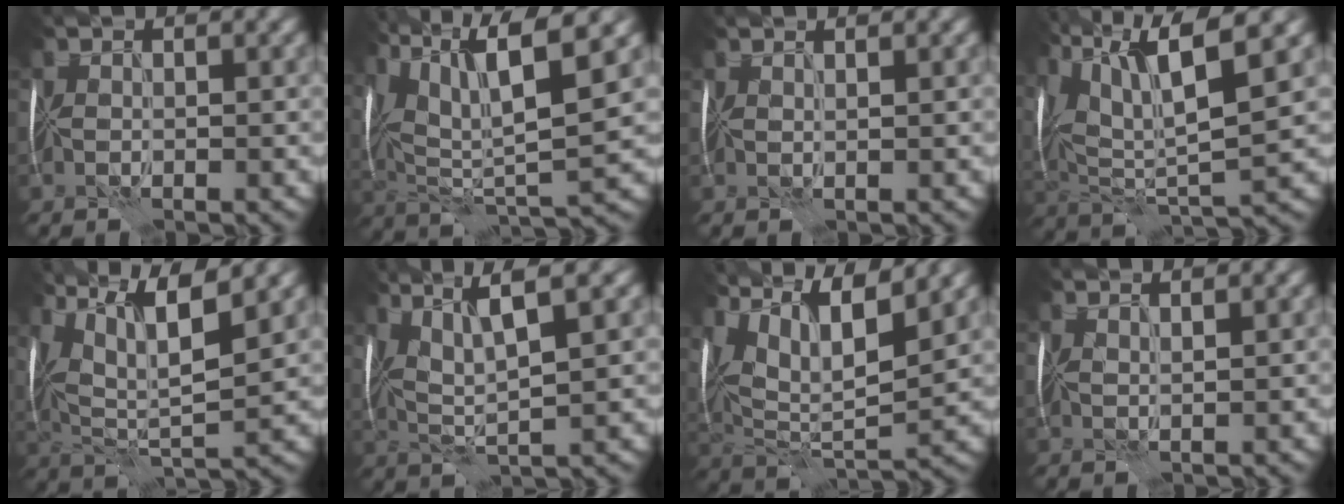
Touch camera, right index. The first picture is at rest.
{"total": 12.1, "force": [5.5, 3.2, 10.3], "torque": [-0.196, 0.011, 0.104]}
{"total": 0.9, "force": [0.8, -0.1, 0.5], "torque": [-0.001, -0.002, -0.002]}
{"total": 12.1, "force": [5.5, 3.1, 10.3], "torque": [-0.202, 0.010, 0.100]}
{"total": 10.5, "force": [5.6, 2.7, 8.4], "torque": [-0.160, 0.018, 0.088]}
{"total": 6.3, "force": [2.9, 0.8, 5.5], "torque": [-0.104, 0.007, 0.056]}
{"total": 13.5, "force": [7.2, 5.0, 10.3], "torque": [-0.190, 0.029, 0.117]}
{"total": 1.8, "force": [1.4, 0.3, 1.1], "torque": [-0.004, 0.006, 0.001]}